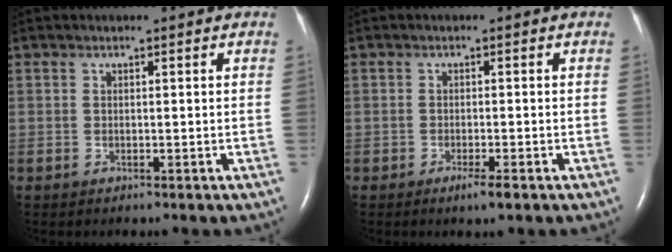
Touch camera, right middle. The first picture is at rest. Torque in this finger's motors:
{"motor_torque": [0.24, -0.15, 0.21, 0.05]}